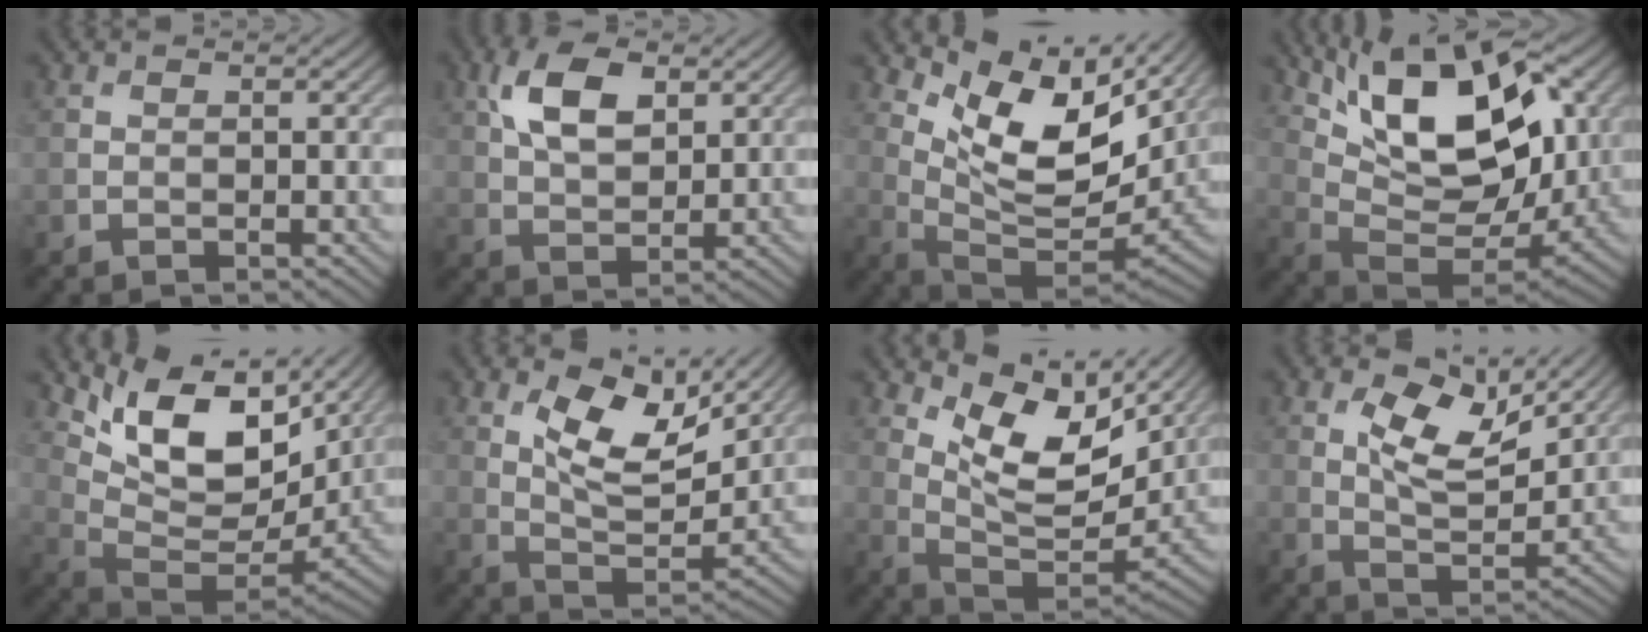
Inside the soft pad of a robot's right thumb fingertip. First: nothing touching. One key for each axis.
{"total": 7.7, "fx": 3.2, "fy": 4.2, "fz": 5.7, "tx": -0.120, "ty": 0.005, "tz": 0.058}
{"total": 11.5, "fx": 6.1, "fy": 5.1, "fz": 8.4, "tx": -0.174, "ty": -0.009, "tz": 0.123}
{"total": 16.6, "fx": 7.1, "fy": 7.8, "fz": 12.9, "tx": -0.223, "ty": 0.014, "tz": 0.112}
{"total": 12.6, "fx": 6.5, "fy": 6.2, "fz": 8.9, "tx": -0.167, "ty": -0.004, "tz": 0.123}
{"total": 10.4, "fx": 4.9, "fy": 4.7, "fz": 7.9, "tx": -0.159, "ty": -0.007, "tz": 0.087}
{"total": 10.7, "fx": 6.2, "fy": 4.5, "fz": 7.4, "tx": -0.161, "ty": -0.010, "tz": 0.121}
{"total": 9.1, "fx": 4.1, "fy": 4.1, "fz": 6.9, "tx": -0.132, "ty": -0.002, "tz": 0.074}